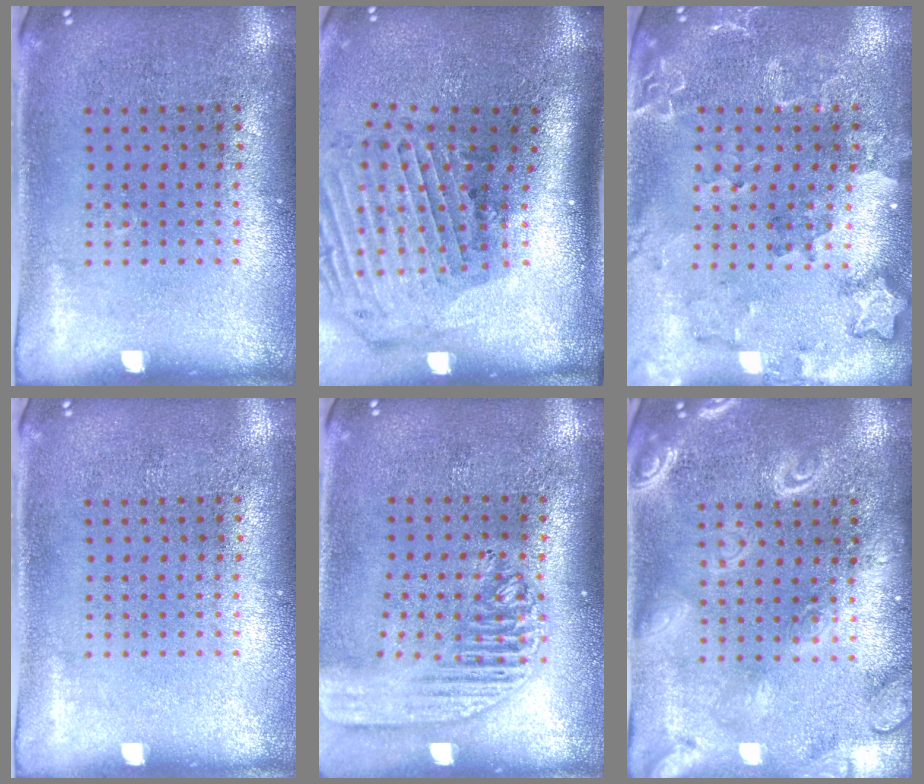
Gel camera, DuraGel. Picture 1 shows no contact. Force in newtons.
{"total": 3.0, "press": 2.1, "slide": 2.2}
{"total": 2.0, "press": 1.9, "slide": 0.5}
{"total": 0.0}
{"total": 2.1, "press": 1.8, "slide": 1.1}
{"total": 3.9, "press": 3.8, "slide": 0.6}